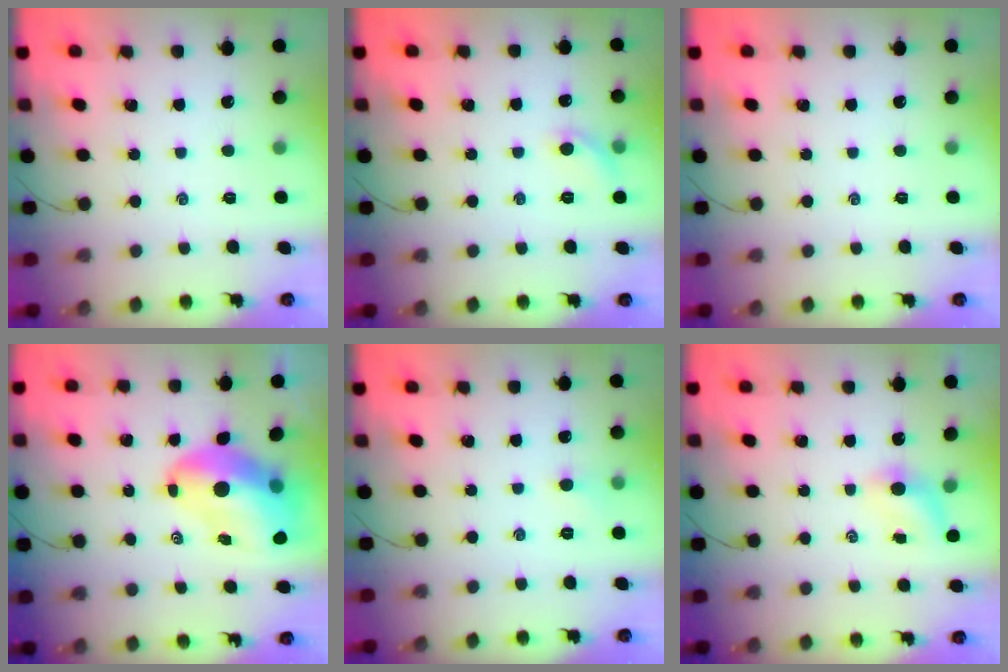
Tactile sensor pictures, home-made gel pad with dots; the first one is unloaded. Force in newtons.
{"total": 6.0, "press": 5.9, "slide": 1.3}
{"total": 0.0}
{"total": 12.4, "press": 11.9, "slide": 3.5}
{"total": 3.7, "press": 3.5, "slide": 1.2}
{"total": 4.1, "press": 4.0, "slide": 0.6}